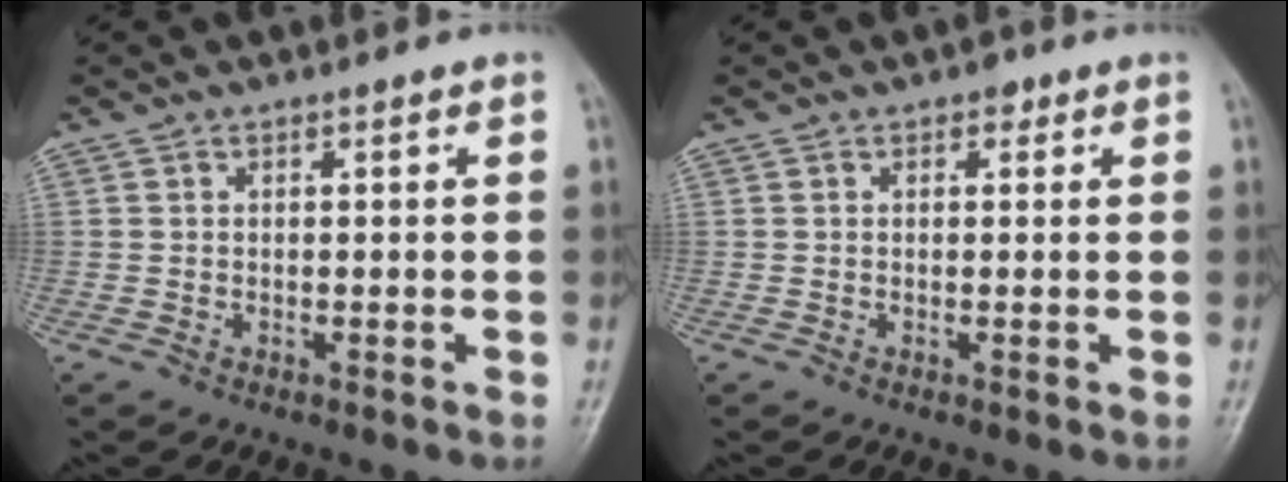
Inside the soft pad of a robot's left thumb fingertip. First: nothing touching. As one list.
[{"total": 1.4, "force": [0.7, 1.0, 0.8], "torque": [0.002, 0.001, 0.003]}]